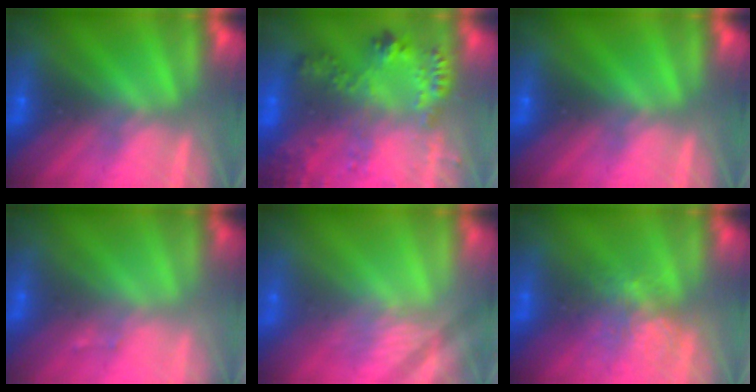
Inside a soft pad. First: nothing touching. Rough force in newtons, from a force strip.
{"total": 6.1}
{"total": 0.0}
{"total": 1.5}
{"total": 2.3}
{"total": 3.7}